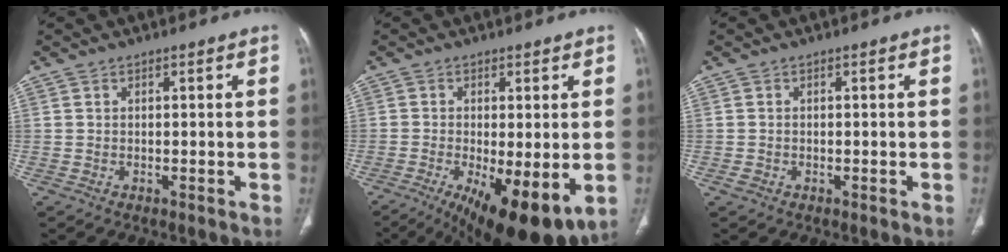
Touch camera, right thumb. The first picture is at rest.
{"total": 15.4, "force": [-5.5, 5.2, 13.4], "torque": [-0.190, -0.026, -0.074]}
{"total": 1.0, "force": [-0.4, 0.8, 0.4], "torque": [-0.010, 0.004, -0.006]}